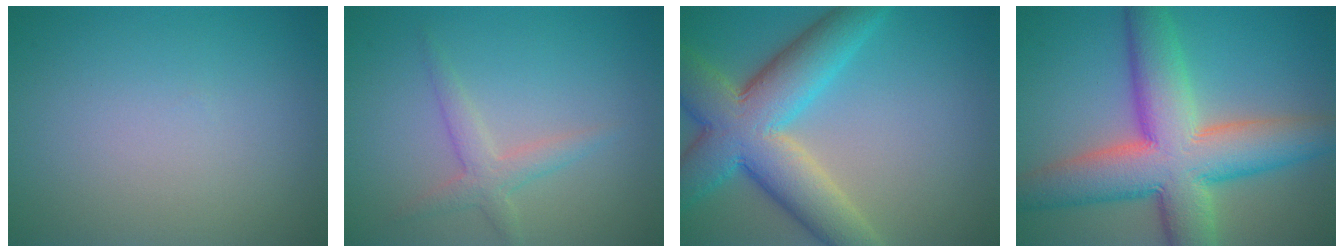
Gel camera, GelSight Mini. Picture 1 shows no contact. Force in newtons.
{"total": 2.2, "press": 2.2, "slide": 0.1}
{"total": 8.9, "press": 8.8, "slide": 0.8}
{"total": 11.6, "press": 11.6, "slide": 0.7}